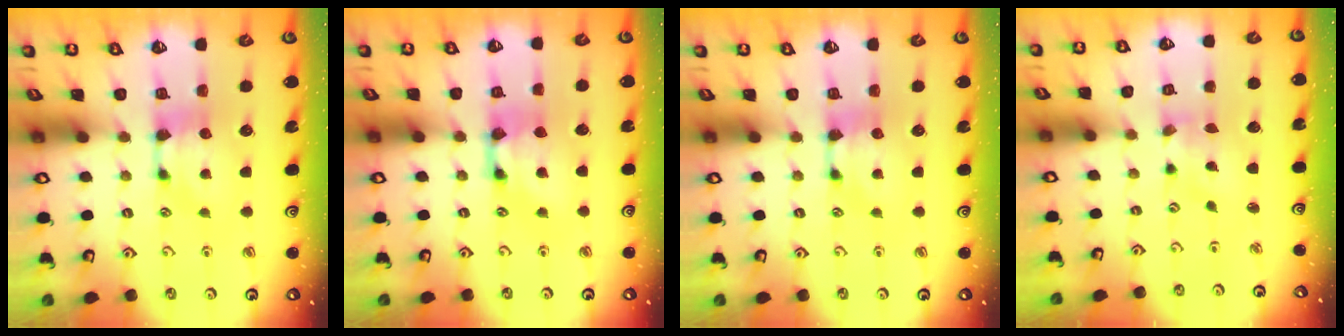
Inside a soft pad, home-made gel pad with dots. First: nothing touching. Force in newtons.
{"total": 3.0, "press": 3.0, "slide": 0.2}
{"total": 0.0}
{"total": 2.2, "press": 2.0, "slide": 1.0}